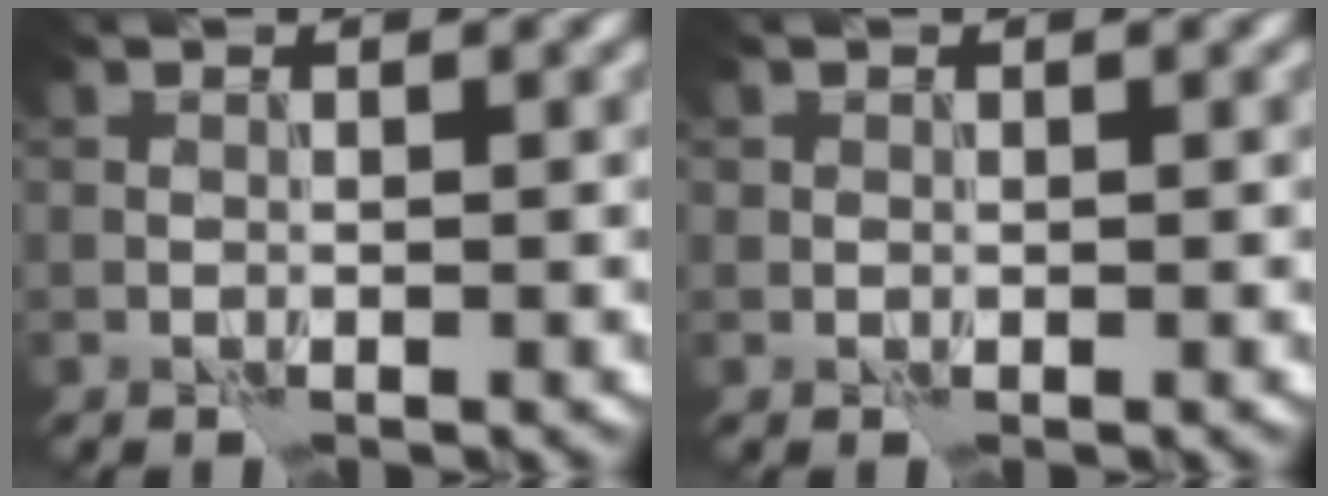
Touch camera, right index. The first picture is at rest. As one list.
[{"total": 0.6, "force": [0.4, 0.4, 0.0], "torque": [0.005, 0.000, 0.007]}]